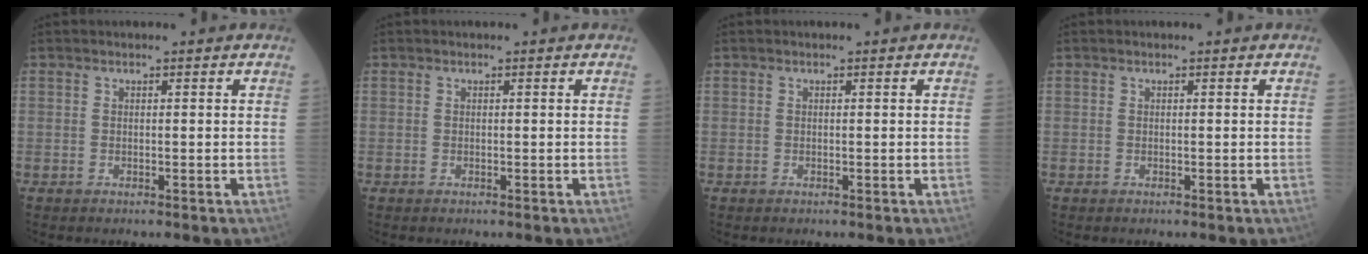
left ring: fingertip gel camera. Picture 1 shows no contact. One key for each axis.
{"total": 0.0}
{"total": 0.0}
{"total": 0.0}